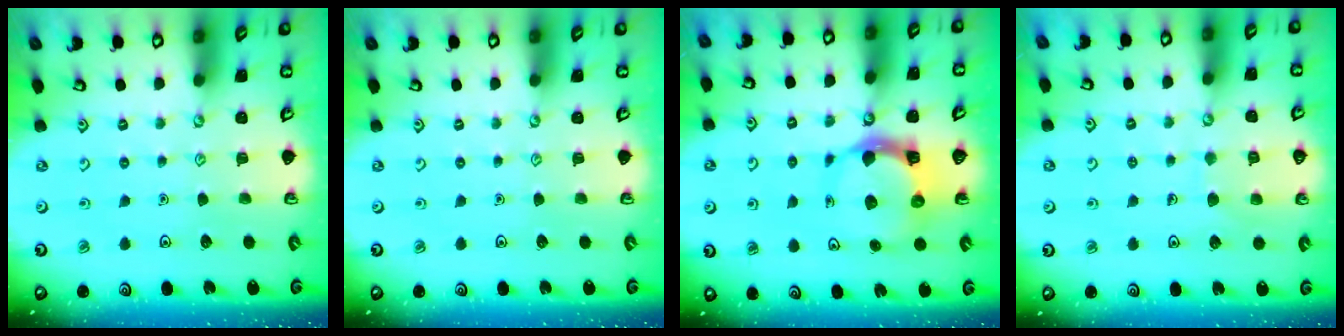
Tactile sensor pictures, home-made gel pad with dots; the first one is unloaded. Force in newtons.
{"total": 0.0}
{"total": 8.7, "press": 8.7, "slide": 1.2}
{"total": 6.5, "press": 6.5, "slide": 0.5}